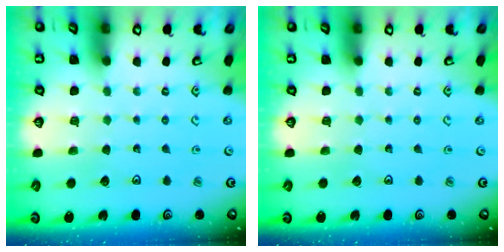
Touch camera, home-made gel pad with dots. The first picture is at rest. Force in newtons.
{"total": 0.0}